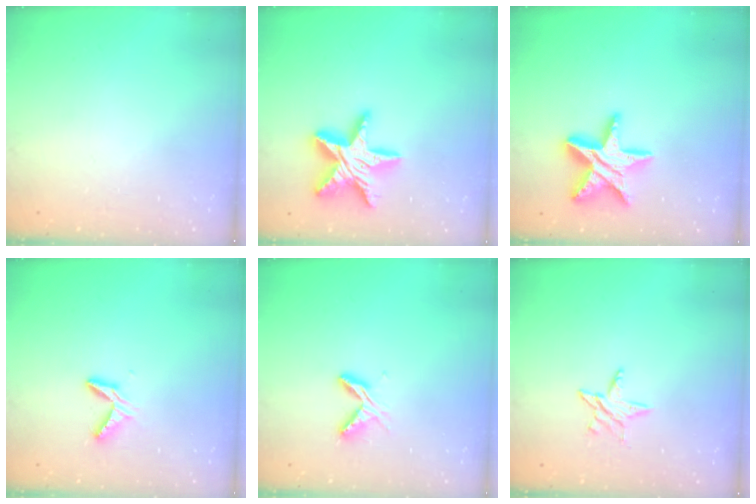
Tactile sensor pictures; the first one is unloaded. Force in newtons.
{"total": 17.1, "press": 17.0, "slide": 1.5}
{"total": 15.9, "press": 15.9, "slide": 1.2}
{"total": 5.1, "press": 5.1, "slide": 0.4}
{"total": 5.7, "press": 5.7, "slide": 0.6}
{"total": 5.3, "press": 5.3, "slide": 0.6}